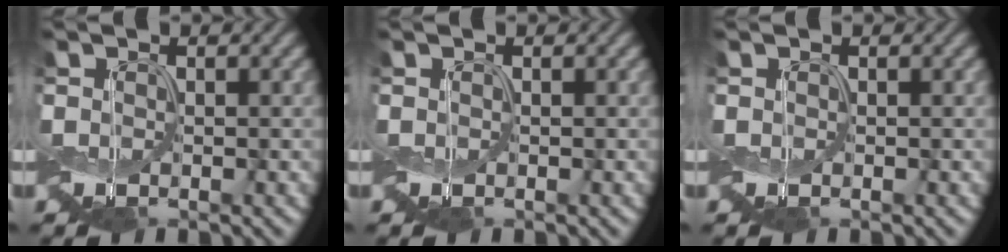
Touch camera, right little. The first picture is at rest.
{"total": 0.0}
{"total": 0.0}